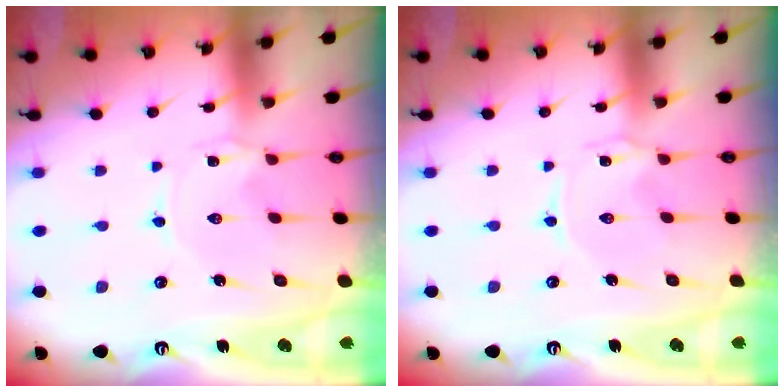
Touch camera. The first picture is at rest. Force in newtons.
{"total": 0.6, "press": 0.6, "slide": 0.2}